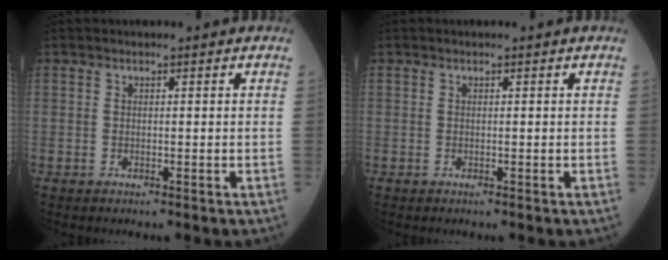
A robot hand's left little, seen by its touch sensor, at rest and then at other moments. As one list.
[{"total": 0.0}]